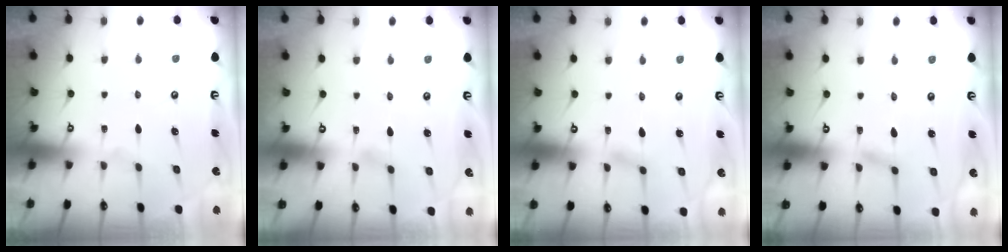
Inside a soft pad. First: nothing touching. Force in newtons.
{"total": 1.4, "press": 1.4, "slide": 0.1}
{"total": 3.7, "press": 3.6, "slide": 0.4}
{"total": 1.6, "press": 1.6, "slide": 0.2}